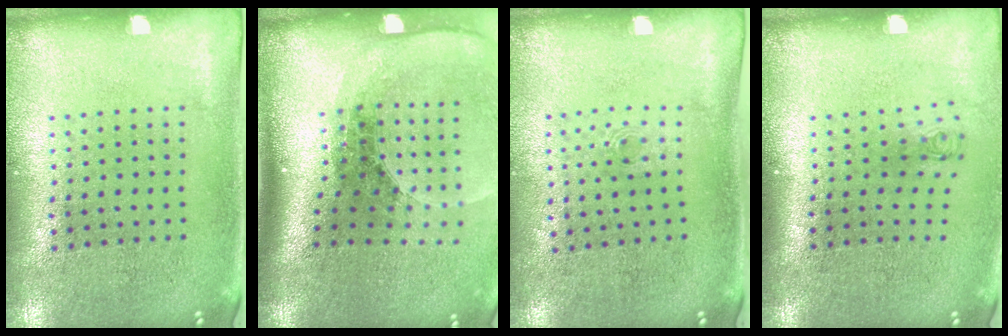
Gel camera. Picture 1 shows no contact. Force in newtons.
{"total": 2.6, "press": 1.9, "slide": 1.9}
{"total": 0.6, "press": 0.3, "slide": 0.5}
{"total": 0.7, "press": 0.3, "slide": 0.6}